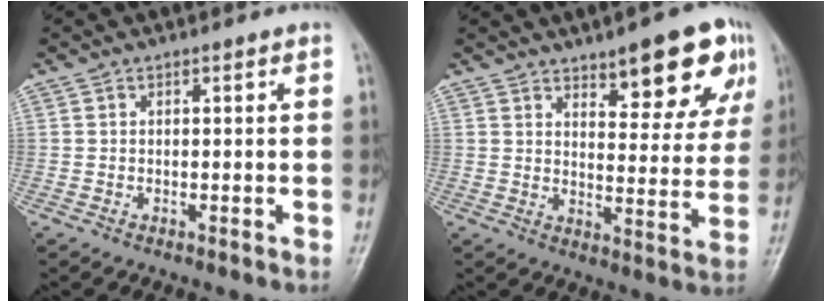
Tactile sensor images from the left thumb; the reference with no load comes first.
{"total": 14.6, "force": [8.6, 5.1, 10.7], "torque": [-0.093, -0.037, 0.118]}